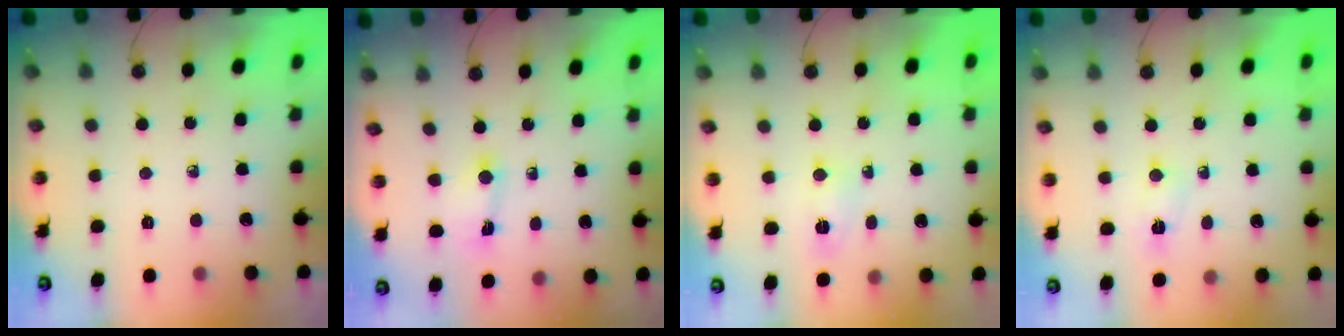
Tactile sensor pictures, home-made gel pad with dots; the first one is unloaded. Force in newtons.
{"total": 1.5, "press": 1.5, "slide": 0.1}
{"total": 3.0, "press": 2.8, "slide": 1.1}
{"total": 2.3, "press": 2.2, "slide": 0.4}